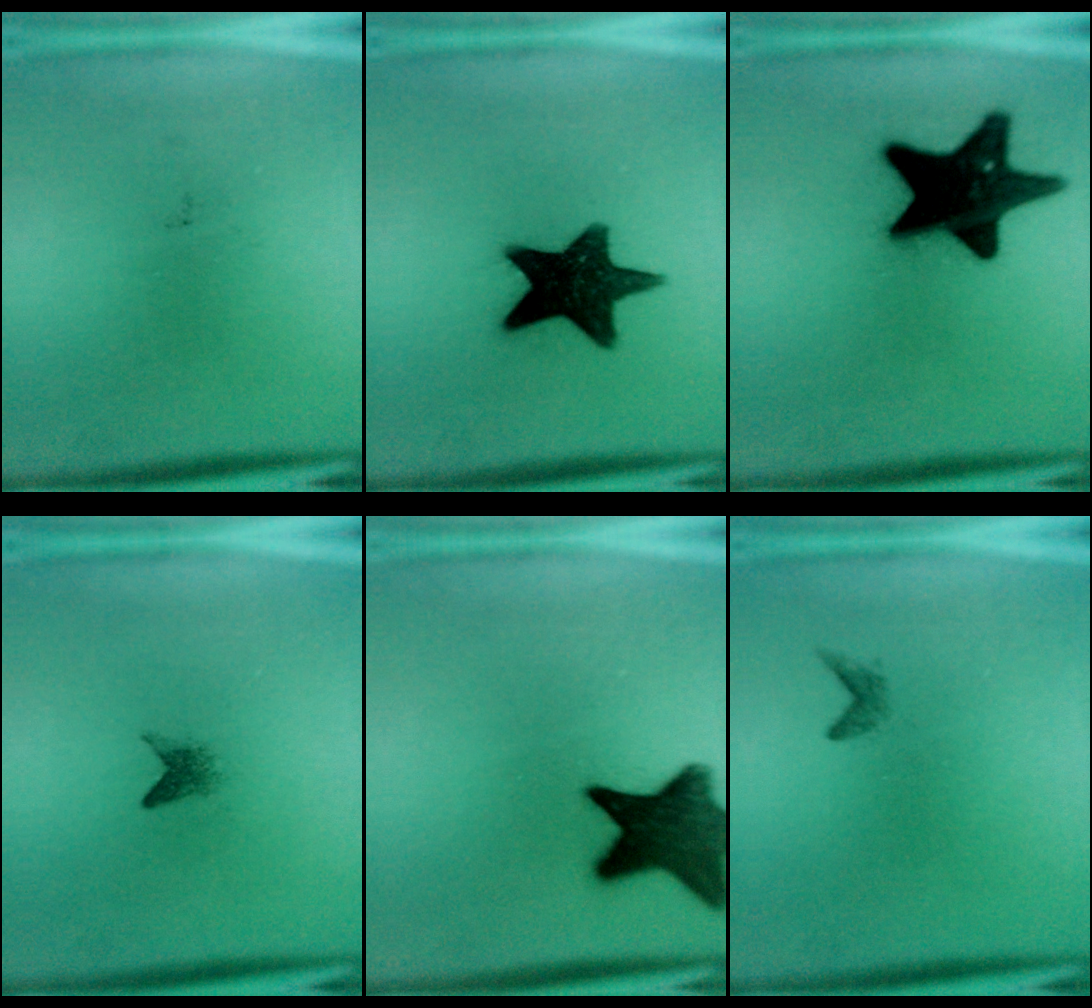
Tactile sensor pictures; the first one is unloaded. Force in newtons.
{"total": 15.4}
{"total": 18.9}
{"total": 1.5}
{"total": 14.3}
{"total": 0.9}